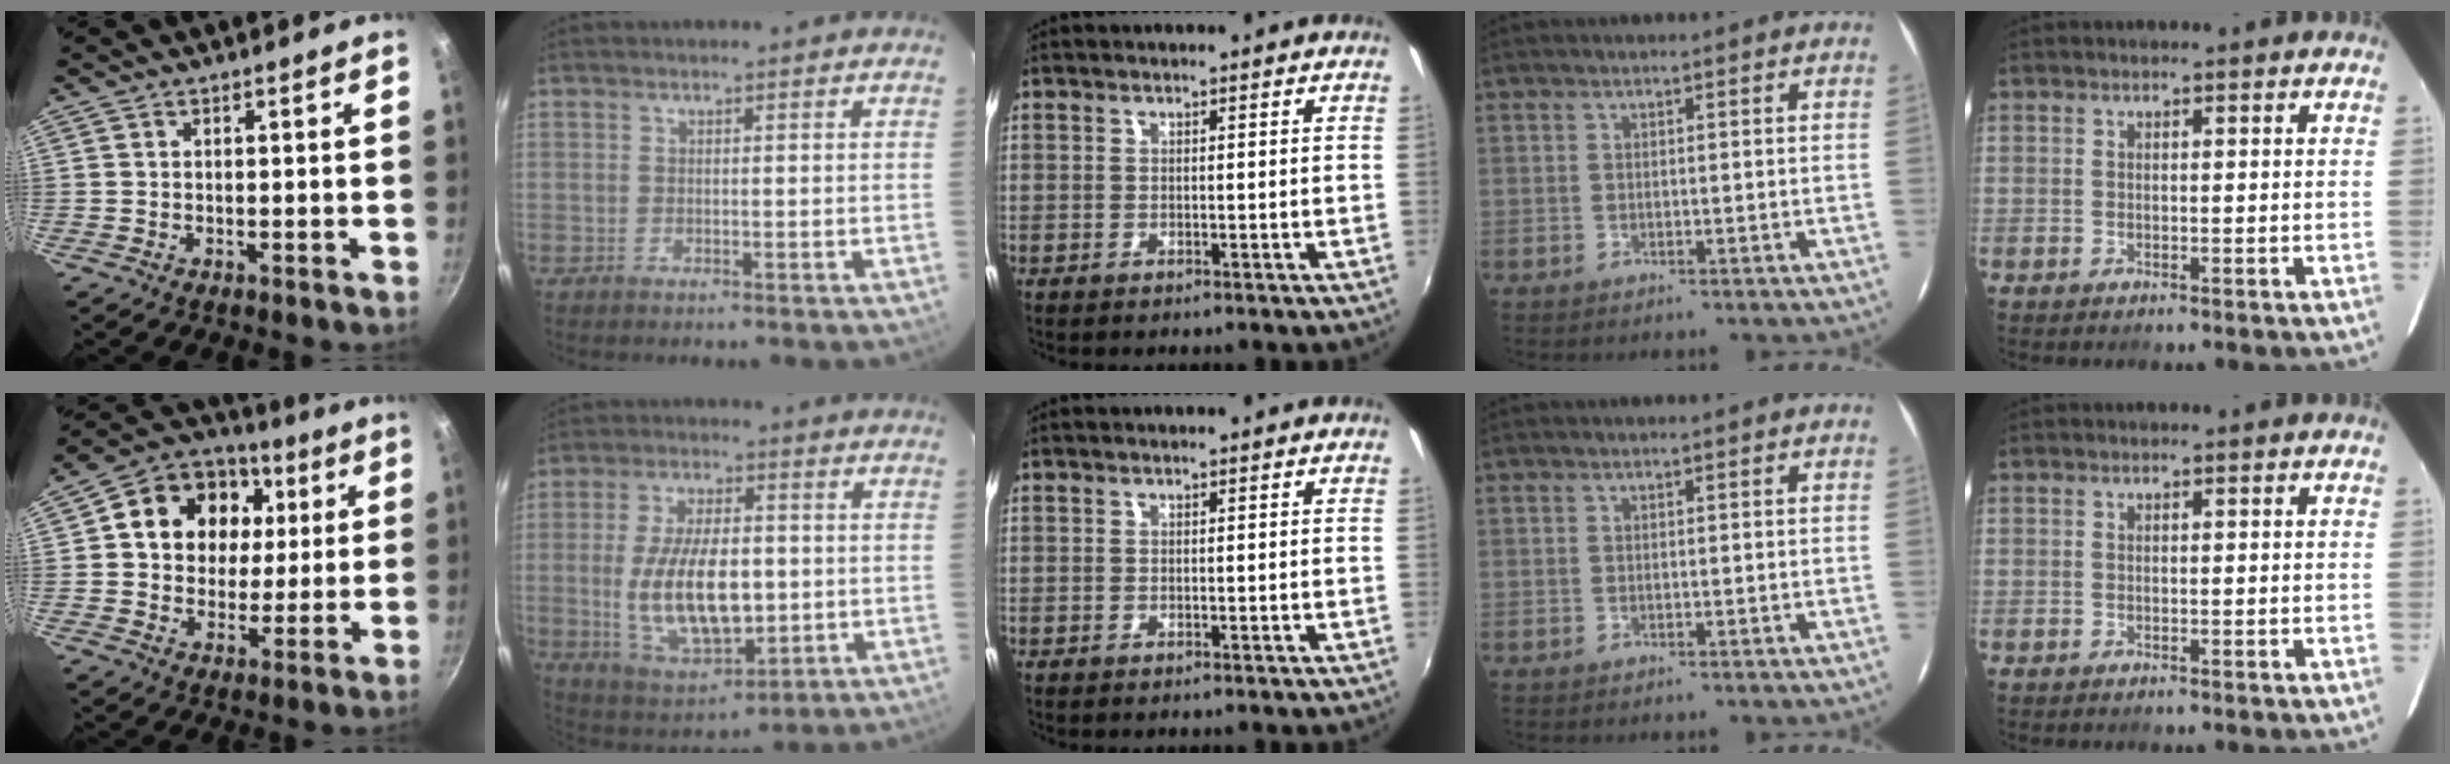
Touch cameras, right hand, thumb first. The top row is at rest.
{"thumb": {"total": 17.3, "force": [3.9, 14.1, 9.2], "torque": [-0.132, 0.014, 0.056]}, "index": {"total": 16.9, "force": [-1.1, 8.2, 14.7], "torque": [-0.290, -0.015, -0.001]}}